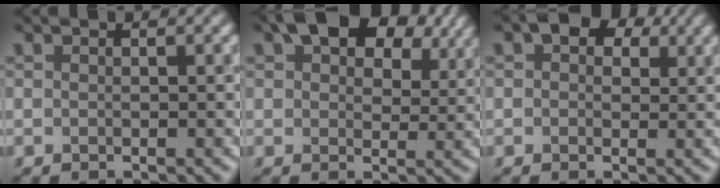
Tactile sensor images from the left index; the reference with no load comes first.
{"total": 10.8, "force": [6.2, 5.7, 6.7], "torque": [-0.104, 0.024, 0.087]}
{"total": 4.1, "force": [2.0, 2.4, 2.6], "torque": [-0.032, 0.010, 0.018]}